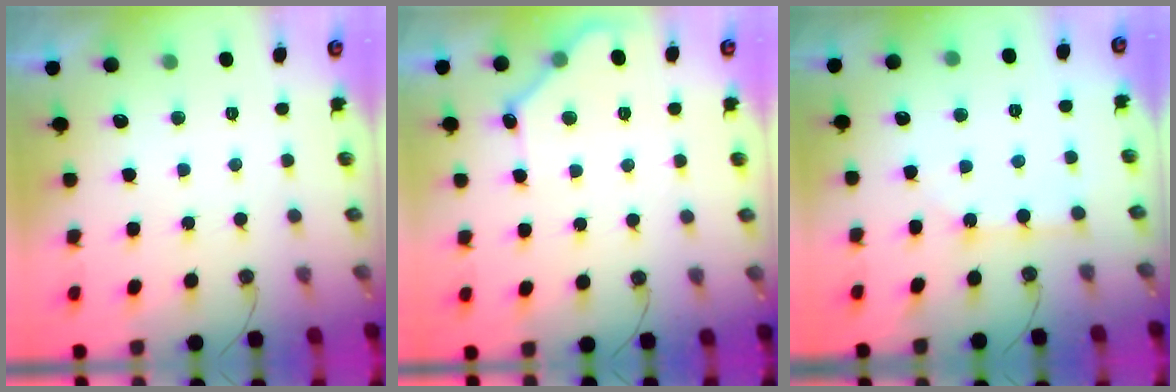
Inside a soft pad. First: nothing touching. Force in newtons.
{"total": 8.9, "press": 8.9, "slide": 0.6}
{"total": 3.2, "press": 3.2, "slide": 0.2}